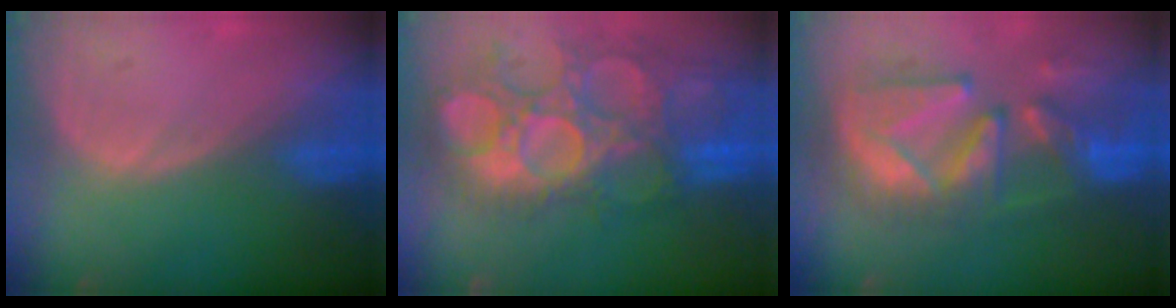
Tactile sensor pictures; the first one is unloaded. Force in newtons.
{"total": 13.8, "press": 12.5, "slide": 5.8}
{"total": 11.1, "press": 10.7, "slide": 3.1}